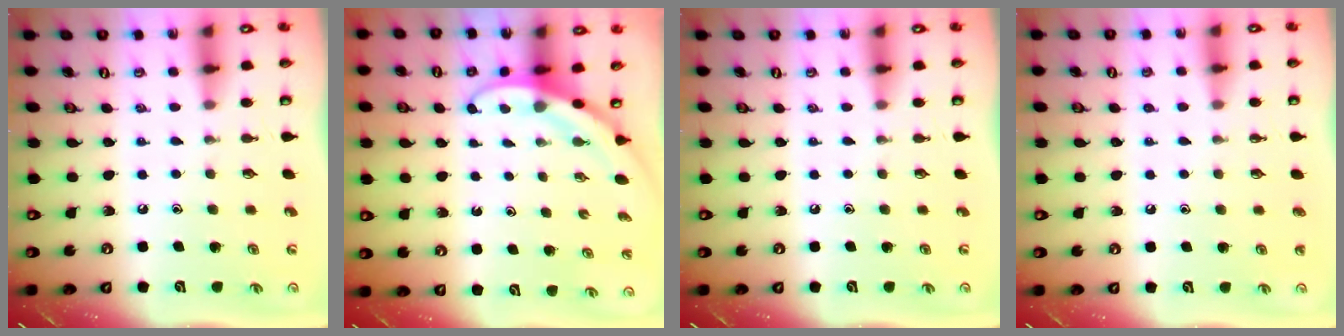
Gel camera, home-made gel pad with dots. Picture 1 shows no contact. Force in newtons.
{"total": 3.1, "press": 3.1, "slide": 0.0}
{"total": 0.0}
{"total": 1.1, "press": 1.1, "slide": 0.3}